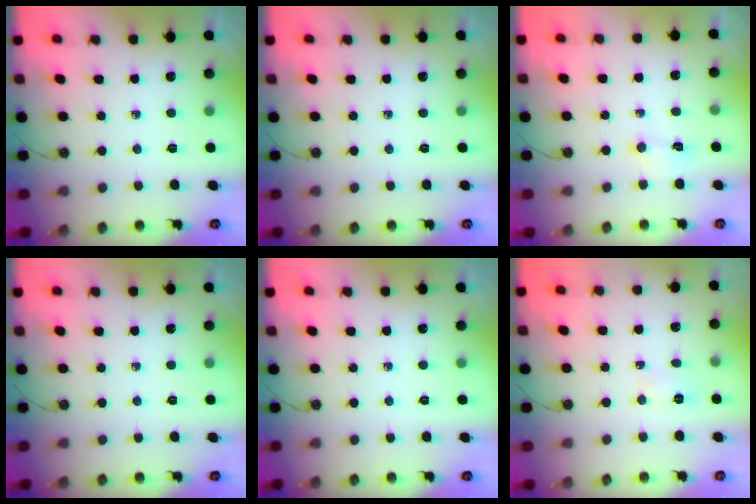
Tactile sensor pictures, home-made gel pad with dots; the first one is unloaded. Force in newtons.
{"total": 0.0}
{"total": 3.8, "press": 3.7, "slide": 0.6}
{"total": 0.0}
{"total": 0.0}
{"total": 3.4, "press": 3.2, "slide": 0.9}